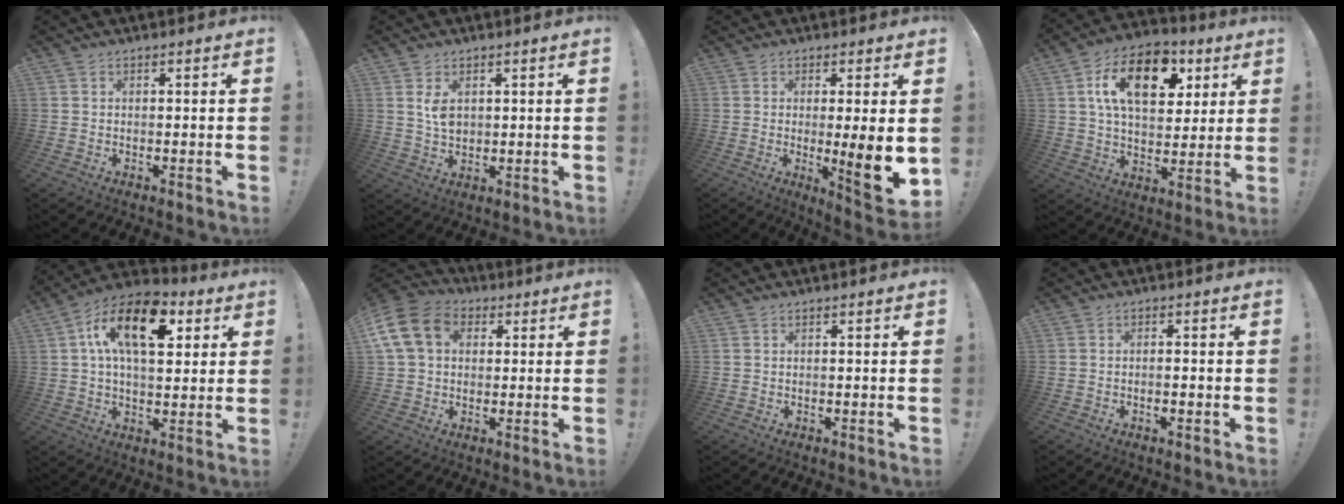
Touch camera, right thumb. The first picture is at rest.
{"total": 4.9, "force": [1.4, 3.4, 3.2], "torque": [-0.040, -0.007, 0.025]}
{"total": 11.6, "force": [-1.0, 1.1, 11.5], "torque": [-0.148, -0.017, -0.010]}
{"total": 18.0, "force": [6.5, 10.9, 12.8], "torque": [-0.196, -0.009, 0.113]}
{"total": 18.1, "force": [6.0, 9.7, 14.1], "torque": [-0.227, 0.001, 0.102]}
{"total": 14.7, "force": [4.1, 11.2, 8.7], "torque": [-0.152, 0.001, 0.085]}
{"total": 0.0}
{"total": 1.3, "force": [-0.7, 0.0, 1.1], "torque": [-0.020, 0.000, -0.012]}